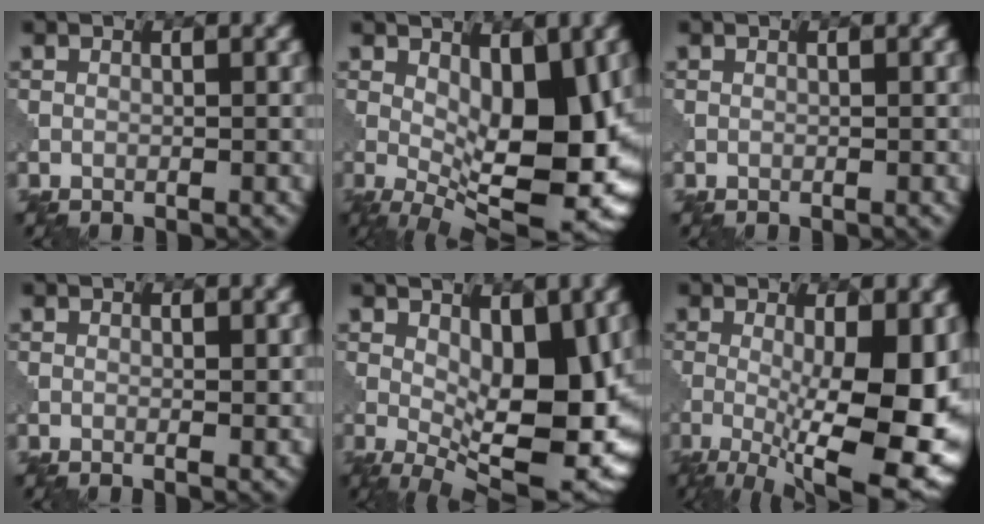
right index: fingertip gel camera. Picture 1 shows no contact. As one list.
[{"total": 11.9, "force": [0.6, 5.1, 10.7], "torque": [-0.149, -0.013, 0.011]}, {"total": 0.0}, {"total": 1.0, "force": [0.1, 0.2, 0.9], "torque": [-0.012, -0.003, 0.001]}, {"total": 10.7, "force": [0.6, 4.8, 9.5], "torque": [-0.139, -0.012, 0.011]}, {"total": 13.3, "force": [-1.7, 3.9, 12.6], "torque": [-0.176, -0.019, -0.017]}]